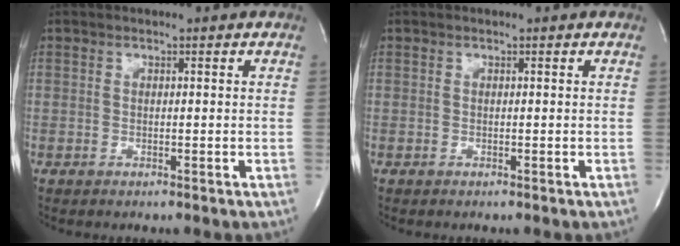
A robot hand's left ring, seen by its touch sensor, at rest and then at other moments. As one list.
[{"total": 0.0}]